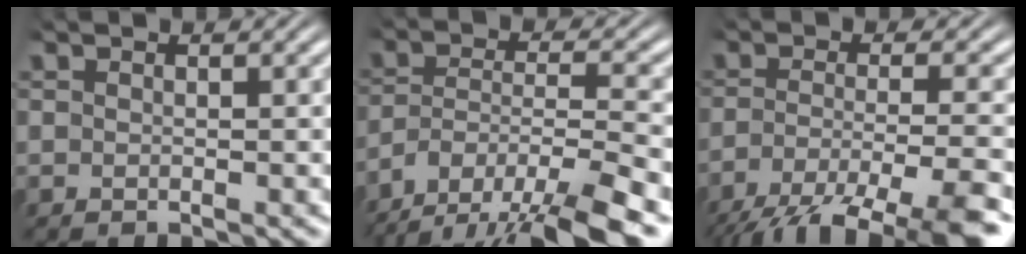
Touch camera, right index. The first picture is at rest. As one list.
[{"total": 8.1, "force": [-4.2, 4.1, 5.5], "torque": [-0.104, -0.031, -0.057]}, {"total": 9.5, "force": [-6.6, 3.3, 6.1], "torque": [-0.103, -0.045, -0.080]}]